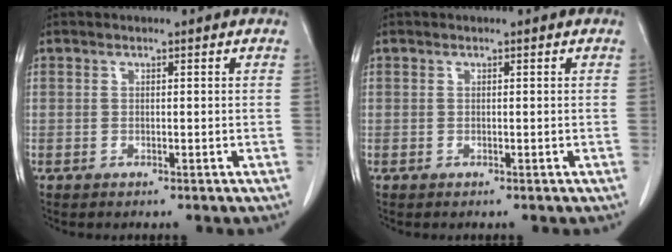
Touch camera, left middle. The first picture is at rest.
{"total": 0.0}